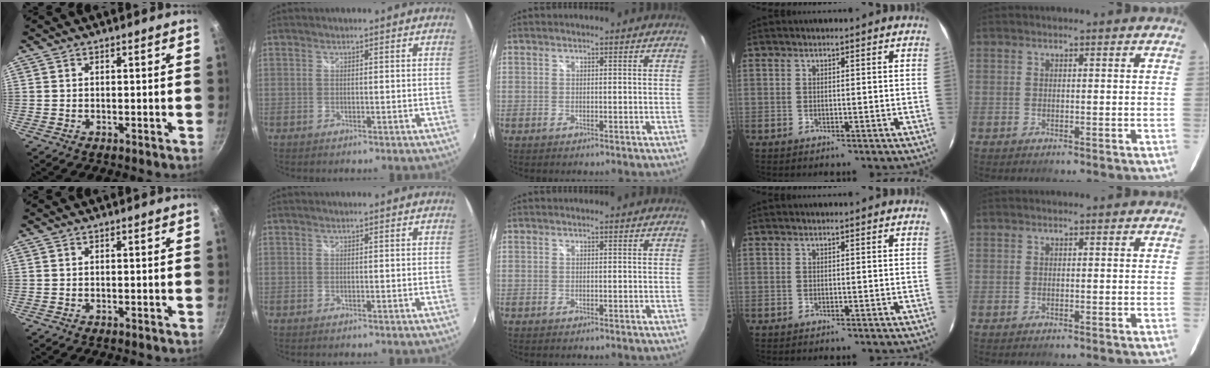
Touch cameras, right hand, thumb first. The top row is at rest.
{}